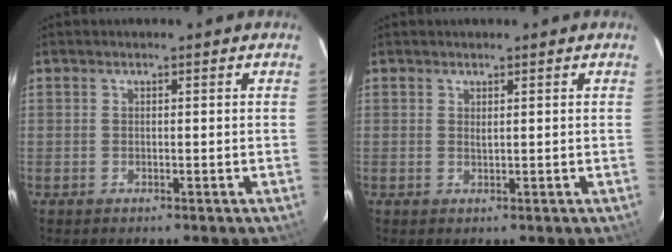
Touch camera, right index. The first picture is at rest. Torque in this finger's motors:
{"motor_torque": [-0.17, 0.03, -0.07, 0.01]}